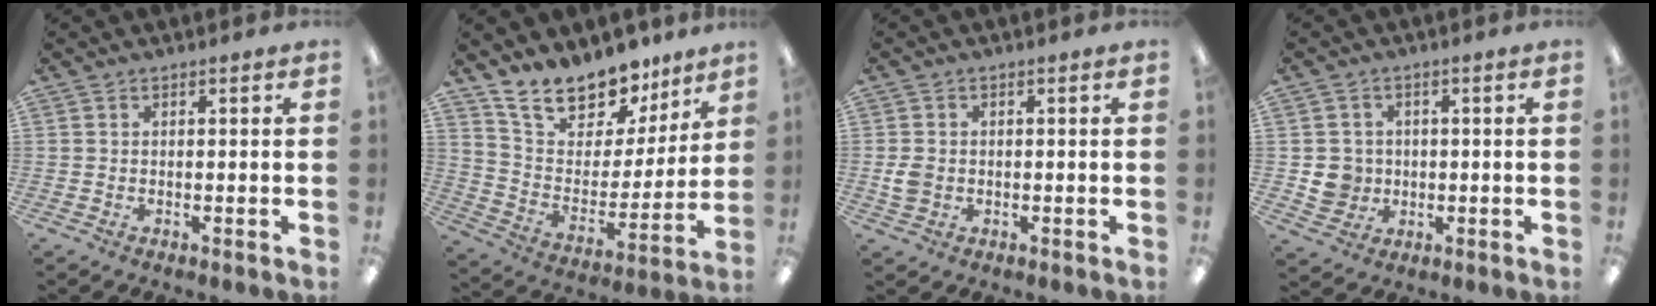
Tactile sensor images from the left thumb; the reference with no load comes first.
{"total": 16.5, "force": [14.2, 7.2, 4.5], "torque": [-0.095, -0.112, 0.260]}
{"total": 3.5, "force": [-0.3, 2.9, 2.0], "torque": [-0.026, 0.004, -0.004]}
{"total": 5.7, "force": [-0.2, 5.5, 1.4], "torque": [-0.025, 0.008, -0.002]}